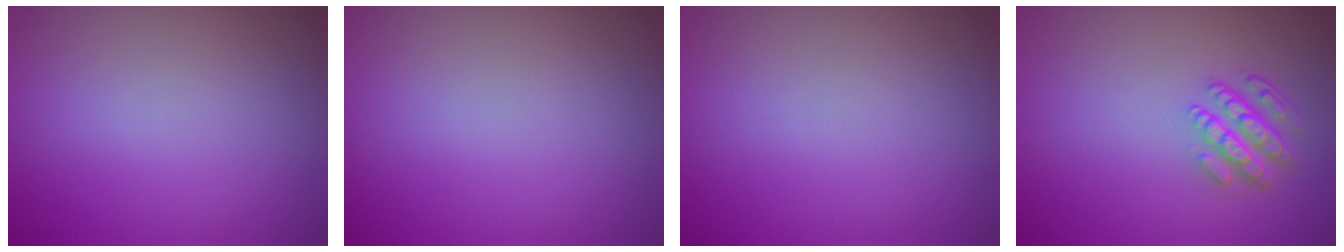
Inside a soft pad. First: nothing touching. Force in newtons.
{"total": 0.0}
{"total": 0.0}
{"total": 4.3, "press": 3.2, "slide": 2.8}